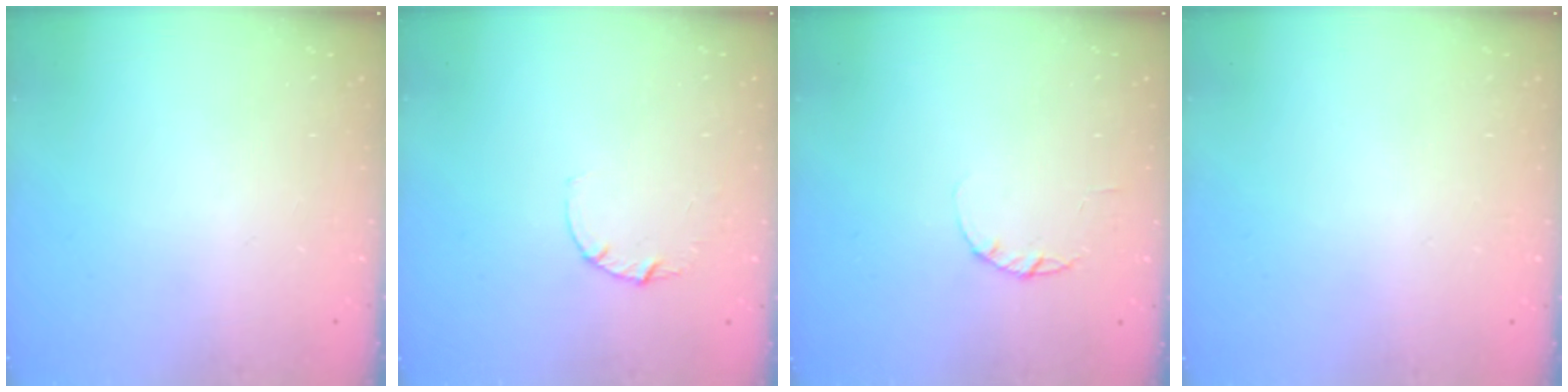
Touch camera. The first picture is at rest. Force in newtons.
{"total": 2.8, "press": 2.8, "slide": 0.3}
{"total": 2.2, "press": 2.2, "slide": 0.4}
{"total": 2.6, "press": 2.6, "slide": 0.2}